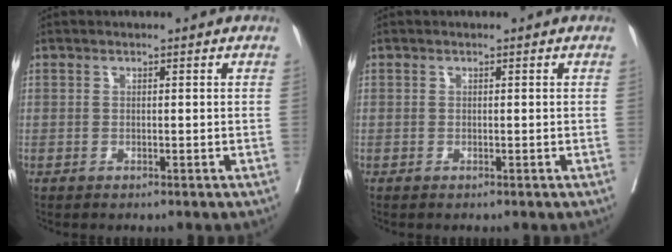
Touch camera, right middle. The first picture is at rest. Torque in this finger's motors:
{"motor_torque": [0.18, -0.16, -0.18, -0.21]}